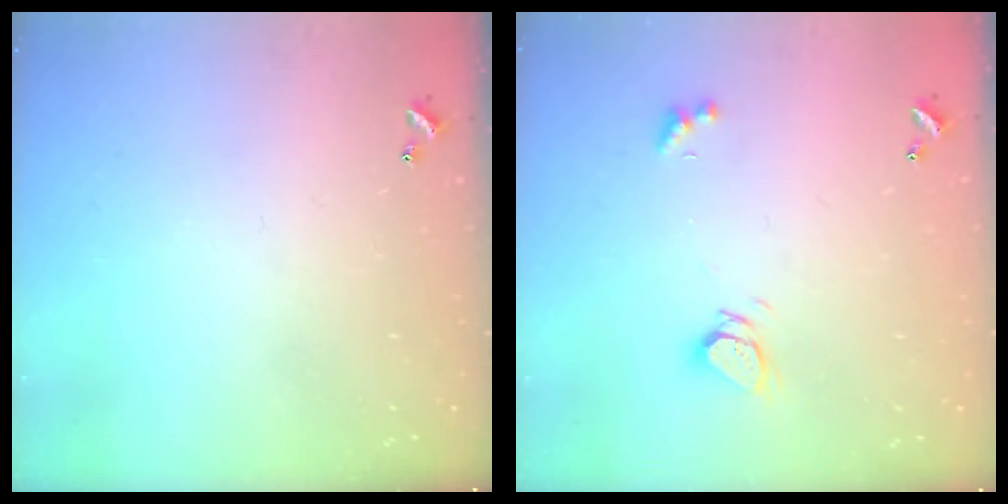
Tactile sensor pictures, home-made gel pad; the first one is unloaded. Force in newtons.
{"total": 3.0, "press": 2.9, "slide": 0.3}